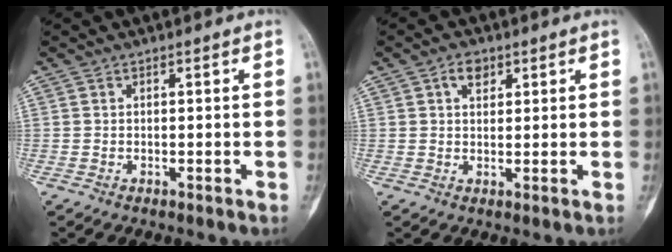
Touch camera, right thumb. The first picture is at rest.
{"total": 3.3, "force": [1.6, 2.2, 1.9], "torque": [-0.020, -0.003, 0.025]}